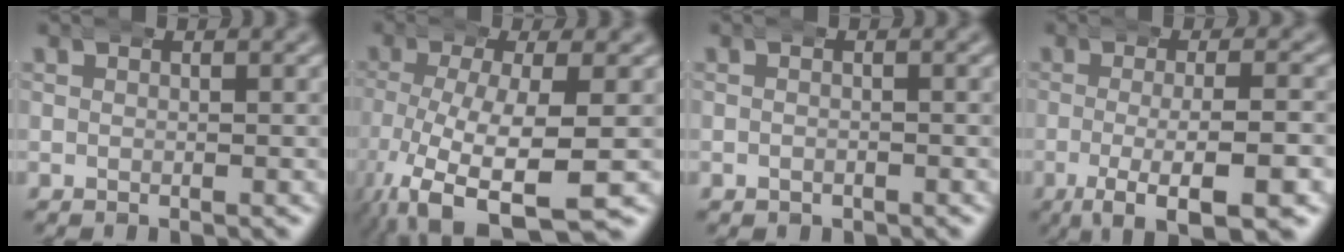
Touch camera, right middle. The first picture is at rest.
{"total": 8.9, "force": [-5.0, 4.1, 6.2], "torque": [-0.148, -0.047, -0.054]}
{"total": 0.8, "force": [-0.5, 0.5, 0.1], "torque": [-0.003, -0.004, -0.006]}
{"total": 7.4, "force": [-4.7, 1.6, 5.5], "torque": [-0.098, -0.024, -0.061]}